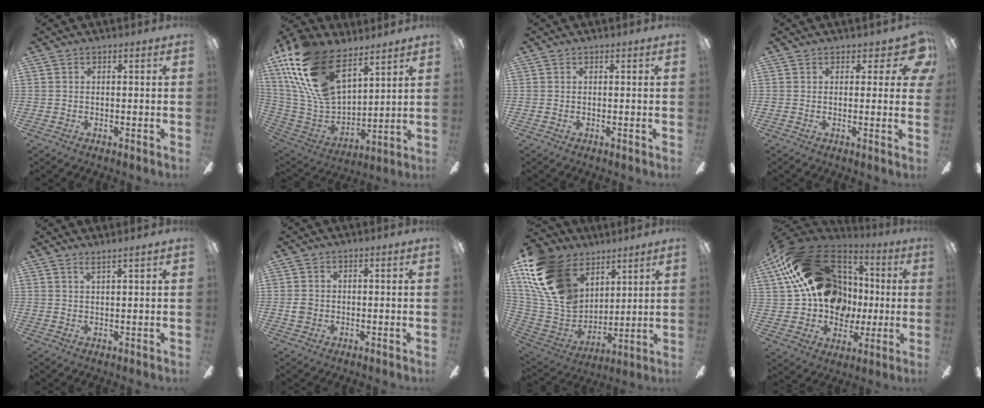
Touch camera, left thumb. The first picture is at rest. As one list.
[{"total": 24.2, "force": [13.9, 12.3, 15.5], "torque": [-0.344, -0.068, 0.253]}, {"total": 0.0}, {"total": 5.3, "force": [2.5, 2.8, 3.7], "torque": [-0.030, -0.012, 0.042]}, {"total": 2.2, "force": [1.9, -0.4, 1.0], "torque": [-0.024, -0.005, 0.034]}, {"total": 2.4, "force": [-0.2, 2.0, 1.3], "torque": [-0.022, 0.005, -0.004]}, {"total": 22.0, "force": [10.7, 14.9, 12.1], "torque": [-0.277, -0.039, 0.202]}, {"total": 28.8, "force": [6.7, 20.5, 19.1], "torque": [-0.354, -0.009, 0.146]}]